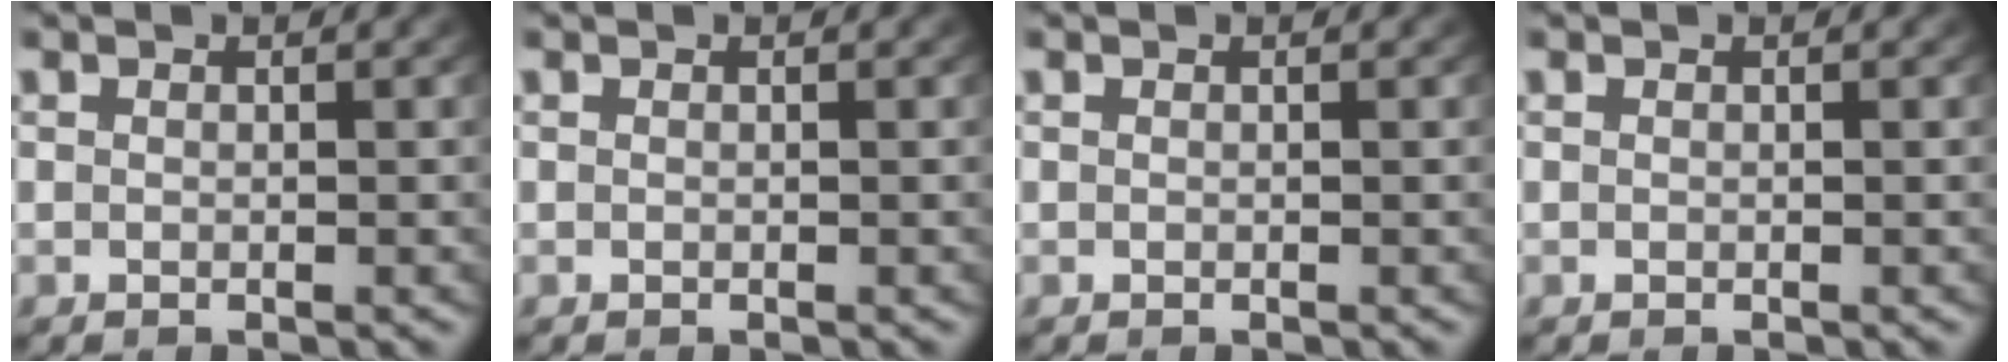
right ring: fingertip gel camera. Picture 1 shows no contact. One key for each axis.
{"total": 0.0}
{"total": 0.0}
{"total": 0.0}